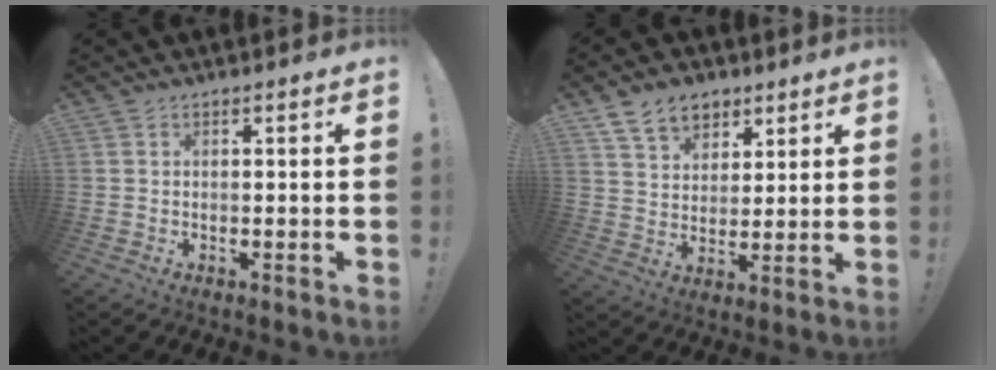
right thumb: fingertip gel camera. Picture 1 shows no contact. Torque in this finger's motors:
{"motor_torque": [0.01, 0.01, 0.34, 0.34, 0.00]}